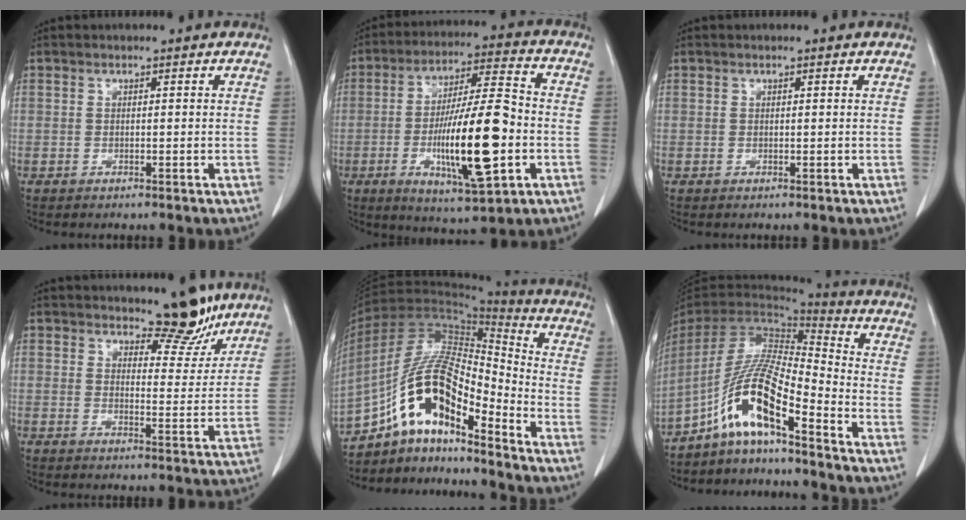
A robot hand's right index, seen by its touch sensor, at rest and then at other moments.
{"total": 17.3, "force": [-3.9, 2.7, 16.6], "torque": [-0.295, -0.004, -0.058]}
{"total": 0.0}
{"total": 6.6, "force": [5.7, 2.1, 2.6], "torque": [-0.020, -0.021, 0.079]}
{"total": 15.2, "force": [-9.5, 4.0, 11.1], "torque": [-0.209, 0.038, -0.167]}
{"total": 11.8, "force": [-7.1, 1.2, 9.4], "torque": [-0.188, 0.007, -0.135]}